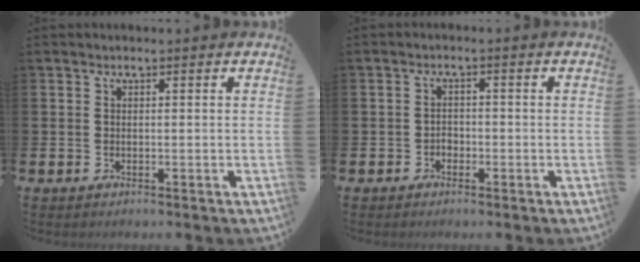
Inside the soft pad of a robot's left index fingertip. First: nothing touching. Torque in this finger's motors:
{"motor_torque": [-0.16, 0.17, 0.01, 0.00]}